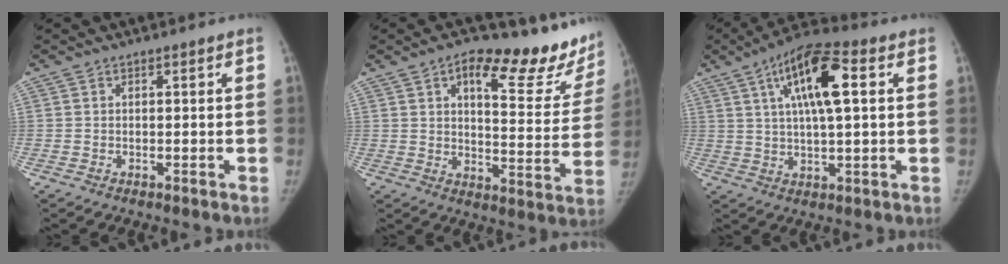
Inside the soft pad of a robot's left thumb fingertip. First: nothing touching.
{"total": 20.9, "force": [13.9, 7.7, 13.5], "torque": [-0.127, -0.072, 0.176]}
{"total": 14.0, "force": [4.5, 4.5, 12.4], "torque": [-0.215, 0.007, 0.068]}